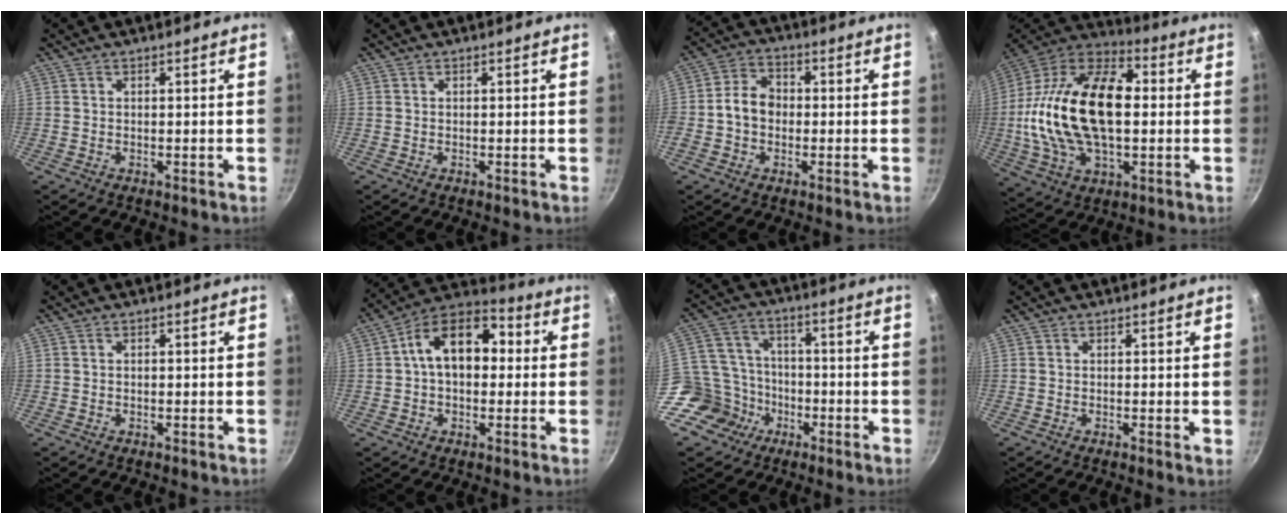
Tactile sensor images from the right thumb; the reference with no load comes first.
{"total": 0.0}
{"total": 6.7, "force": [-0.8, 5.4, 3.9], "torque": [-0.042, 0.021, -0.028]}
{"total": 27.6, "force": [0.4, 16.0, 22.5], "torque": [-0.414, 0.032, -0.003]}
{"total": 0.0}
{"total": 14.5, "force": [1.6, 9.7, 10.6], "torque": [-0.125, 0.037, 0.005]}
{"total": 11.6, "force": [-5.8, 9.5, 3.4], "torque": [-0.036, 0.054, -0.110]}
{"total": 0.6, "force": [0.1, 0.2, 0.5], "torque": [-0.008, -0.001, -0.001]}